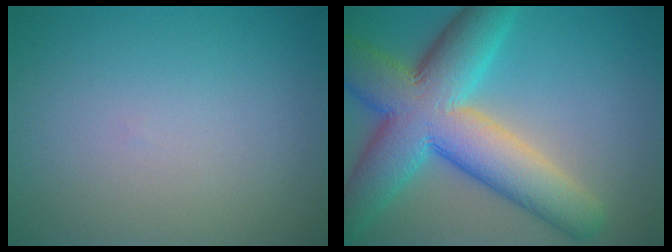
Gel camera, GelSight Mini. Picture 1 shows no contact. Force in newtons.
{"total": 12.0, "press": 11.9, "slide": 0.6}